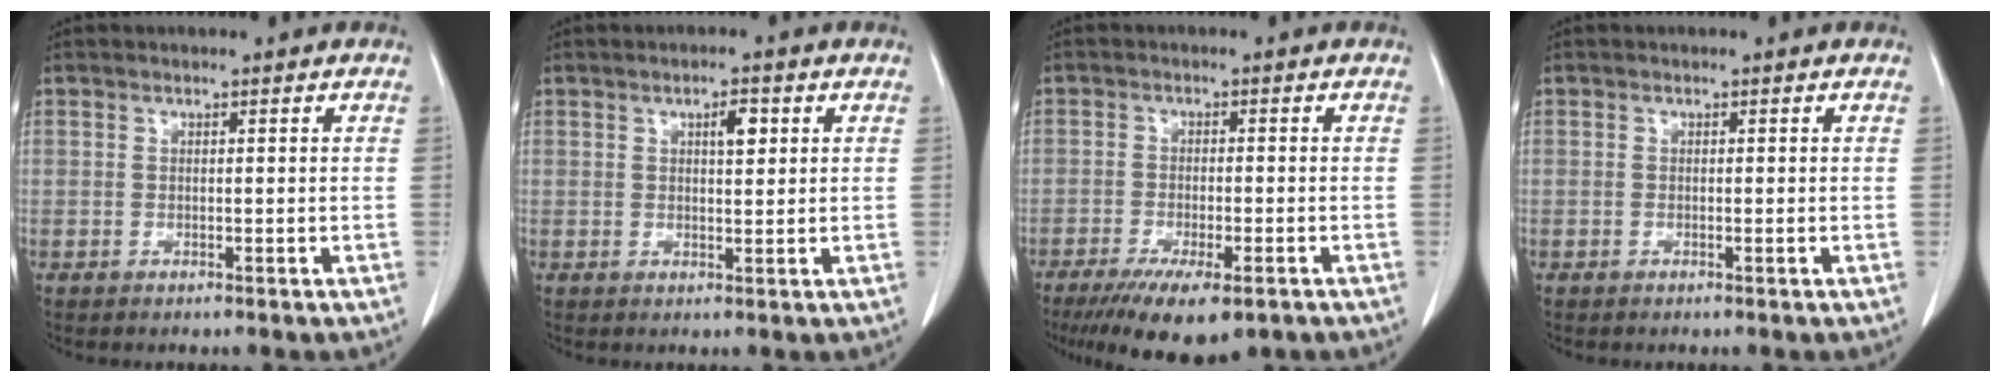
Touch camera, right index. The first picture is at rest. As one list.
[{"total": 2.8, "force": [1.1, 0.9, 2.4], "torque": [-0.040, 0.000, 0.016]}, {"total": 10.7, "force": [-7.1, 2.6, 7.5], "torque": [-0.113, -0.022, -0.107]}, {"total": 0.0}]